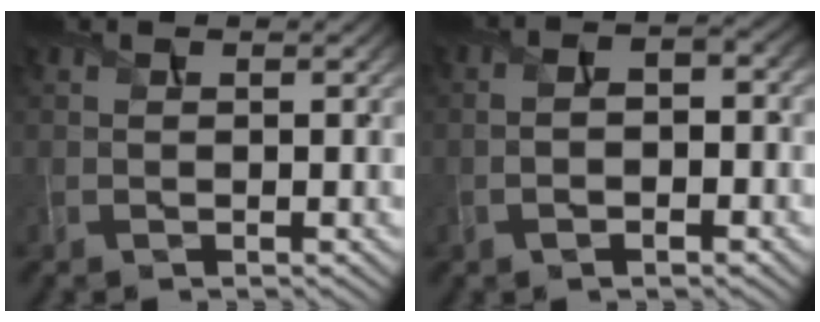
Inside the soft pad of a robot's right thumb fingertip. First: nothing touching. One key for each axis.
{"total": 4.1, "fx": -1.5, "fy": 1.8, "fz": 3.4, "tx": -0.052, "ty": 0.000, "tz": -0.029}